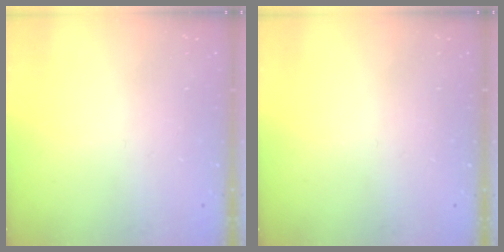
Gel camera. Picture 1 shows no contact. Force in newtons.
{"total": 0.0}